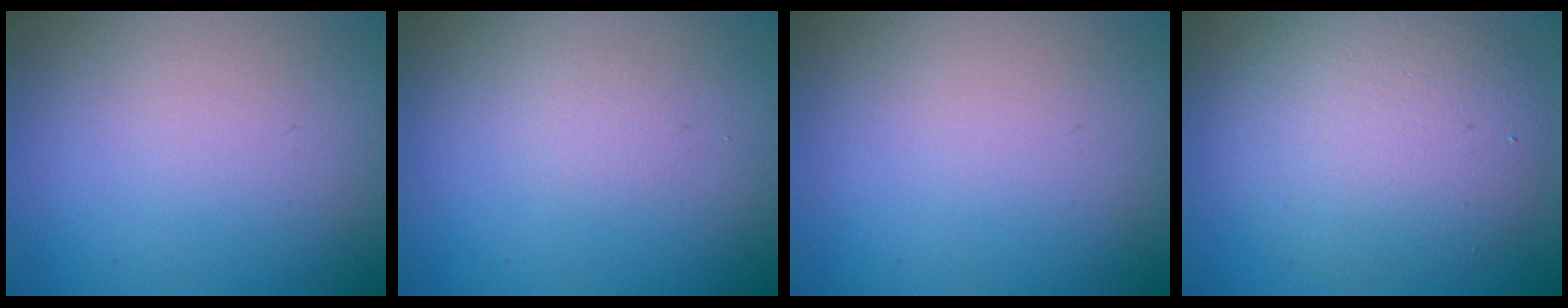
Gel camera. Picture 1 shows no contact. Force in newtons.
{"total": 0.7, "press": 0.7, "slide": 0.1}
{"total": 0.0}
{"total": 6.7, "press": 6.7, "slide": 0.6}